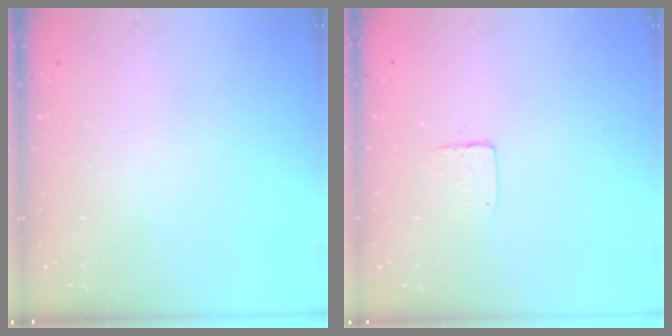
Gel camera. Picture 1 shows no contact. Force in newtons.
{"total": 3.6, "press": 3.6, "slide": 0.3}